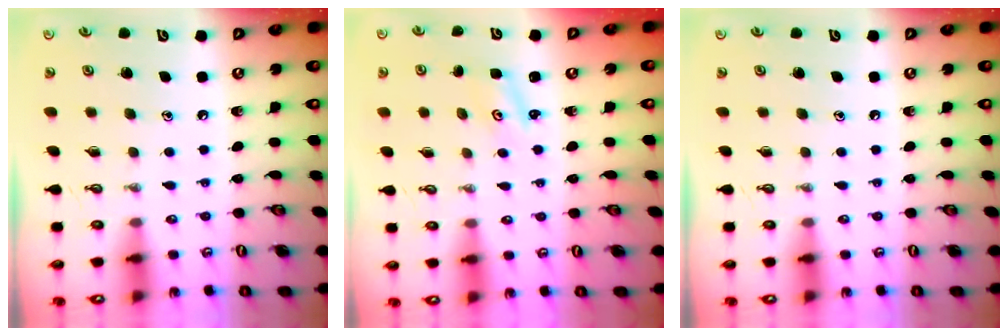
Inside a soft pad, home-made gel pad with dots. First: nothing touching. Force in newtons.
{"total": 1.5, "press": 1.4, "slide": 0.2}
{"total": 0.0}